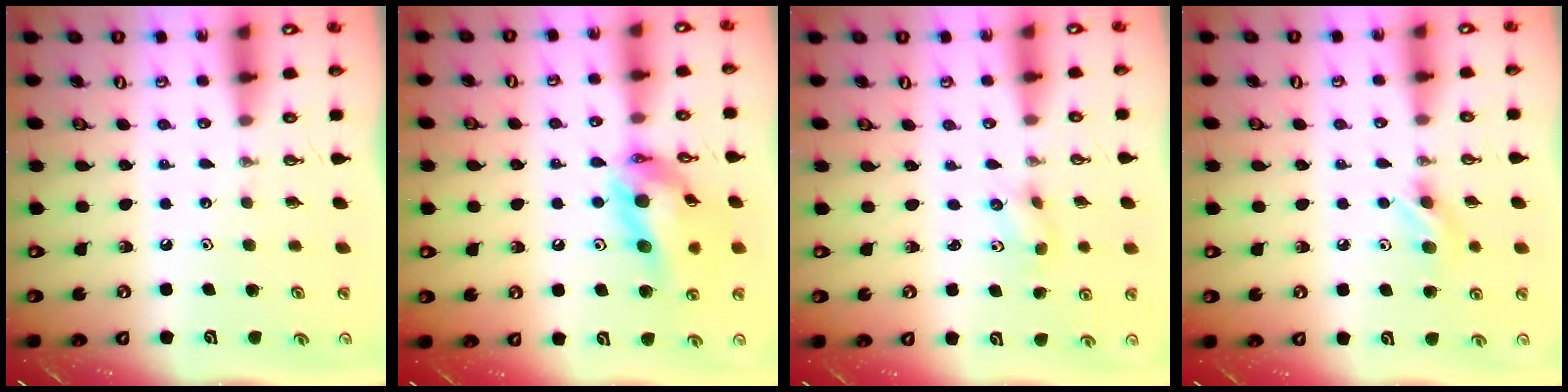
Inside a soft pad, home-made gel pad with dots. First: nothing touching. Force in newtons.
{"total": 15.7, "press": 15.6, "slide": 2.0}
{"total": 2.9, "press": 2.7, "slide": 1.2}
{"total": 7.6, "press": 7.2, "slide": 2.4}